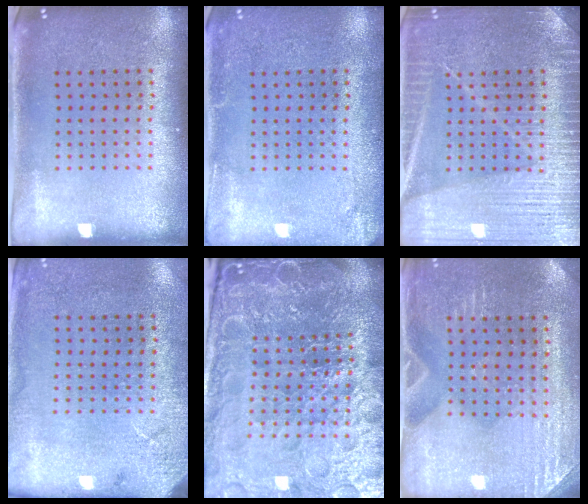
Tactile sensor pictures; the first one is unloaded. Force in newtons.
{"total": 2.0, "press": 1.9, "slide": 0.1}
{"total": 3.9, "press": 3.9, "slide": 0.5}
{"total": 2.7, "press": 2.2, "slide": 1.5}
{"total": 6.9, "press": 6.0, "slide": 3.3}
{"total": 2.9, "press": 2.8, "slide": 0.4}